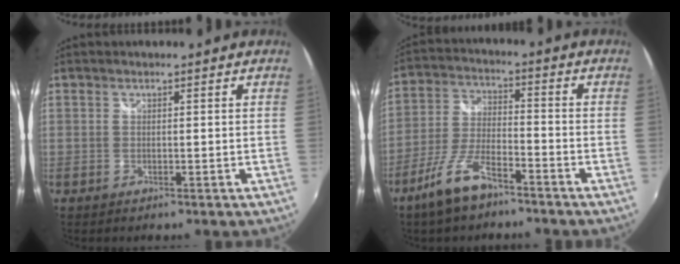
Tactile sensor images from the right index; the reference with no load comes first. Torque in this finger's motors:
{"motor_torque": [0.91, -0.60, 0.38, 0.05]}